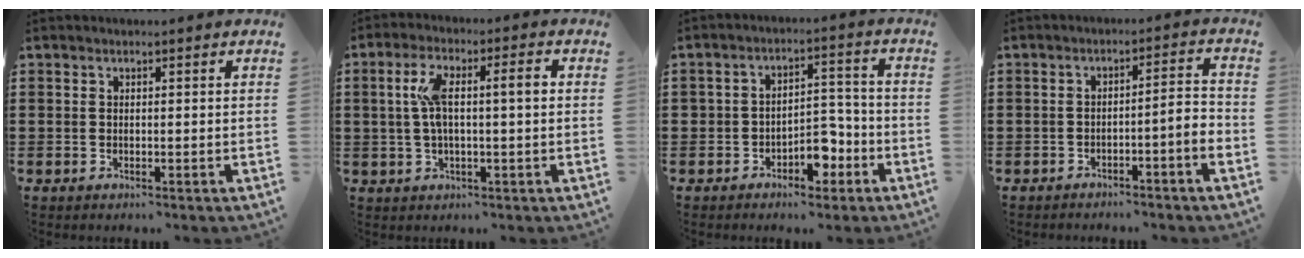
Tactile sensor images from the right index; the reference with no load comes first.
{"total": 6.7, "force": [0.7, 1.6, 6.4], "torque": [-0.120, 0.006, 0.007]}
{"total": 5.2, "force": [-3.1, 3.1, 2.8], "torque": [-0.046, 0.018, -0.057]}
{"total": 3.7, "force": [-2.4, 0.0, 2.9], "torque": [-0.050, 0.000, -0.047]}